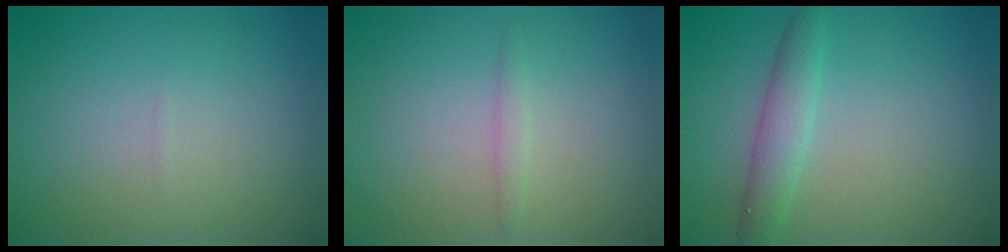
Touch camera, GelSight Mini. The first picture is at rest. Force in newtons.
{"total": 0.7, "press": 0.7, "slide": 0.0}
{"total": 2.4, "press": 2.4, "slide": 0.1}